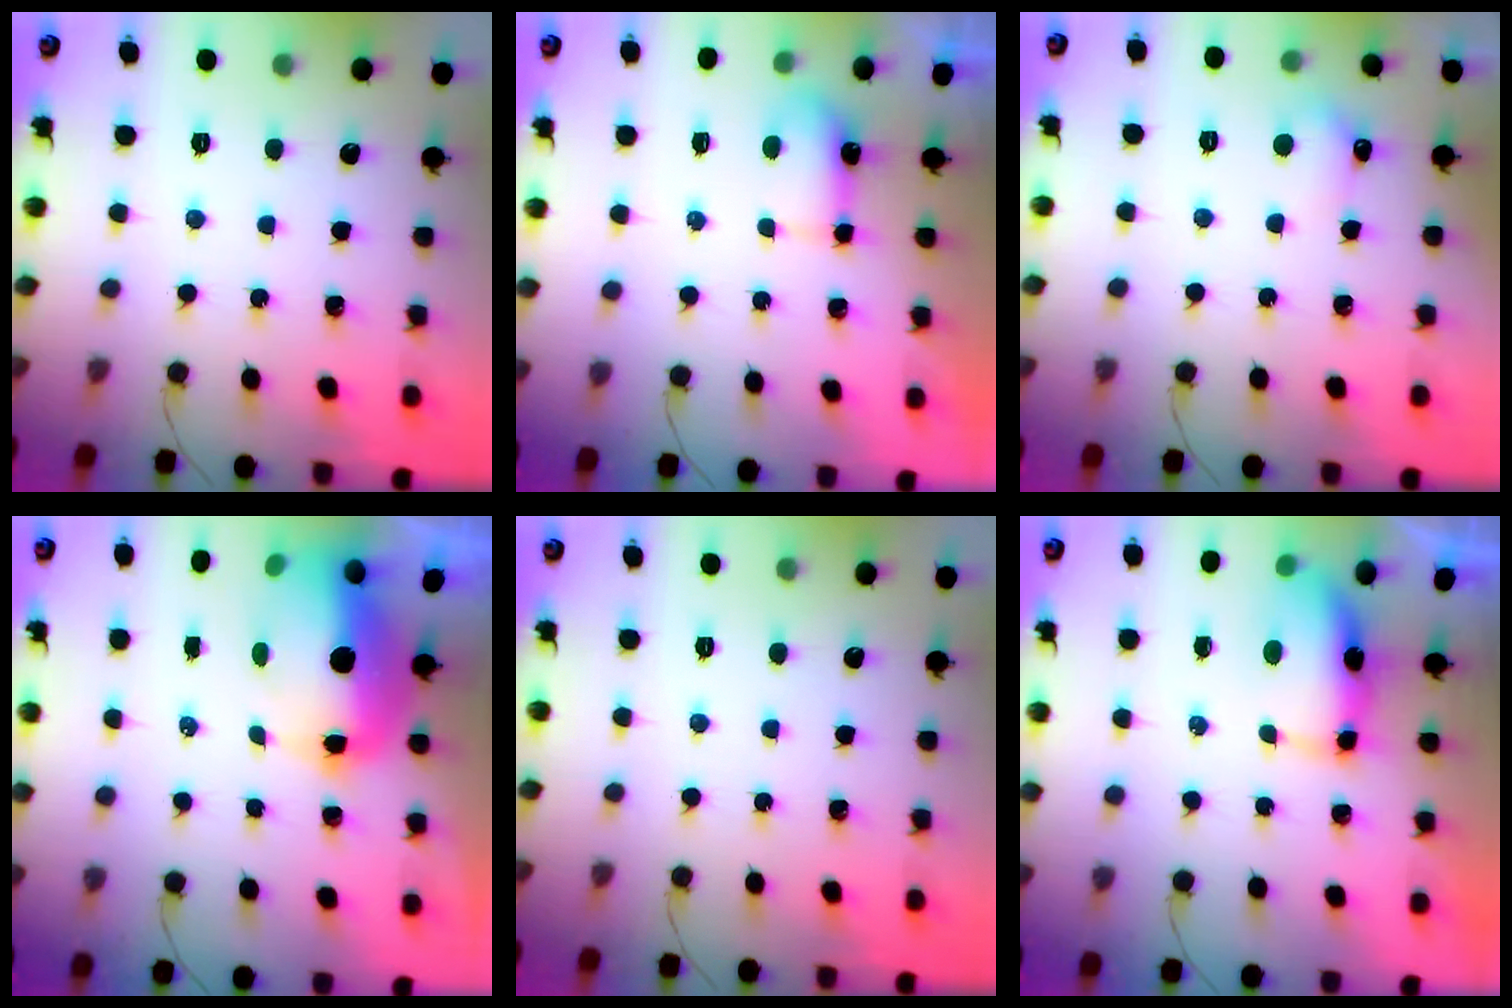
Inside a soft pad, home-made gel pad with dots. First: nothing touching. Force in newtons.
{"total": 4.2, "press": 4.1, "slide": 0.8}
{"total": 5.4, "press": 5.2, "slide": 1.5}
{"total": 11.3, "press": 11.0, "slide": 2.4}
{"total": 0.0}
{"total": 8.6, "press": 7.8, "slide": 3.7}